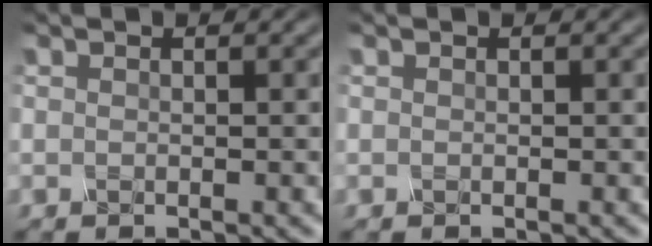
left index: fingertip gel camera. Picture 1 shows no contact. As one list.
[{"total": 0.0}]